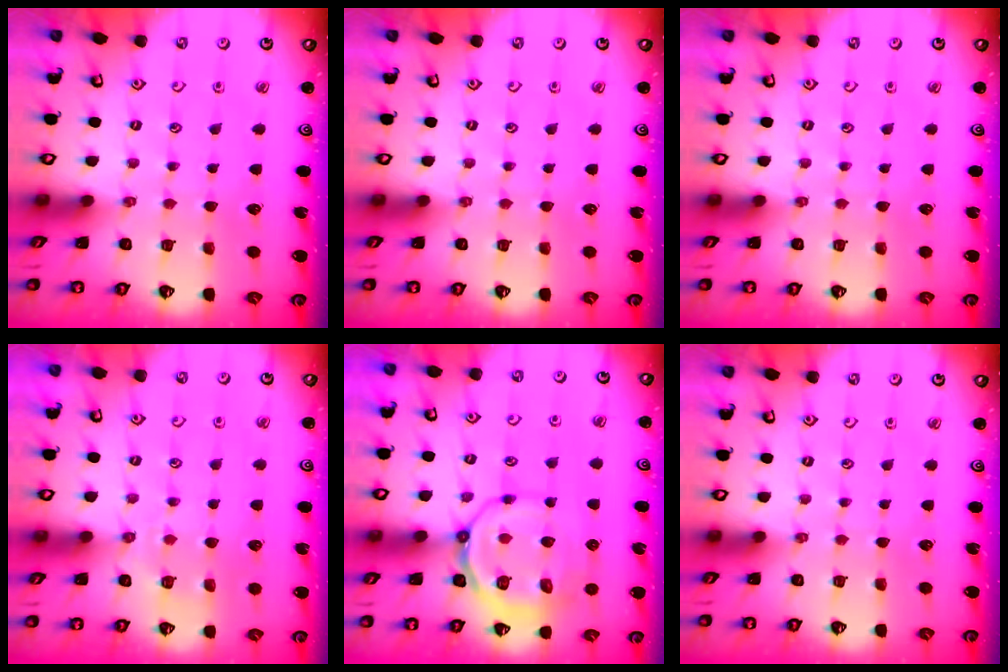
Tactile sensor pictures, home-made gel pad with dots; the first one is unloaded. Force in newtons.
{"total": 0.0}
{"total": 0.0}
{"total": 3.0, "press": 2.9, "slide": 0.7}
{"total": 13.0, "press": 12.8, "slide": 2.0}
{"total": 0.0}